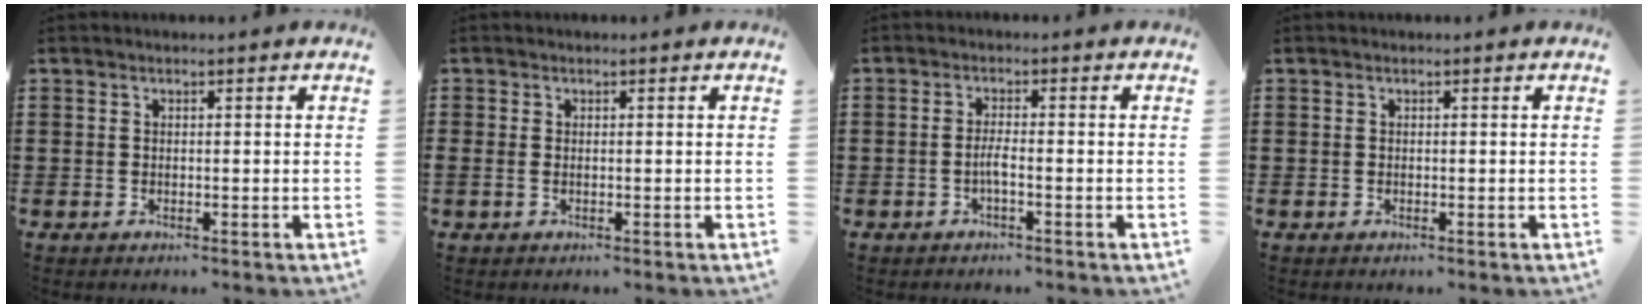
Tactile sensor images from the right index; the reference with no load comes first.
{"total": 0.7, "force": [-0.1, 0.4, 0.5], "torque": [-0.012, 0.001, -0.003]}
{"total": 2.2, "force": [-1.0, 0.2, 2.0], "torque": [-0.044, -0.003, -0.021]}
{"total": 0.0}